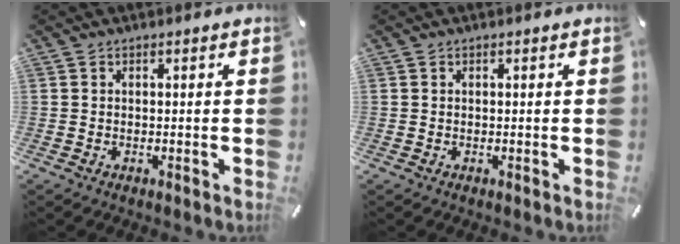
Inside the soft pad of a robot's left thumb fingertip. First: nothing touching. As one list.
[{"total": 0.0}]